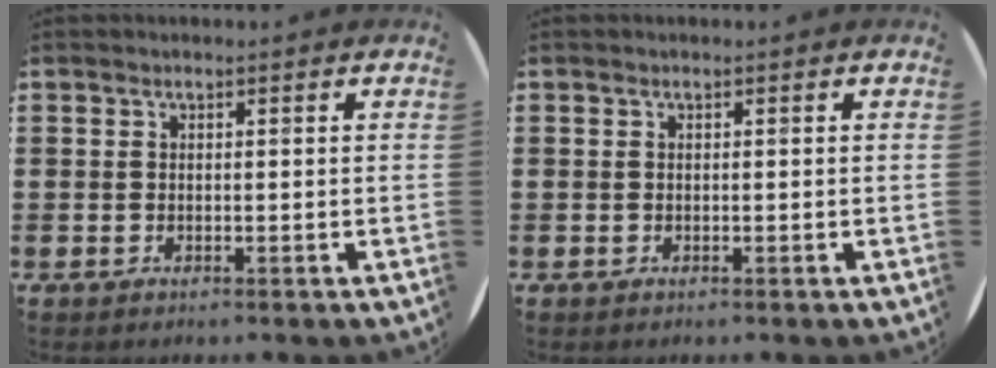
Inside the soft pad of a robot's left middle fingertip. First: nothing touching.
{"total": 0.0}